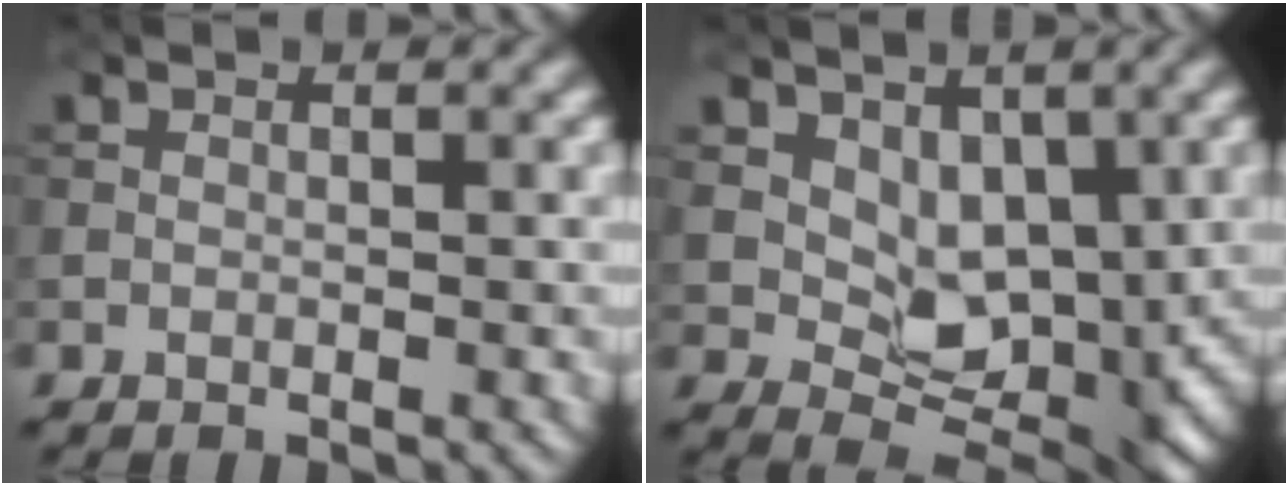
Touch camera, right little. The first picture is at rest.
{"total": 5.5, "force": [1.6, 3.7, 3.8], "torque": [-0.056, -0.017, 0.030]}